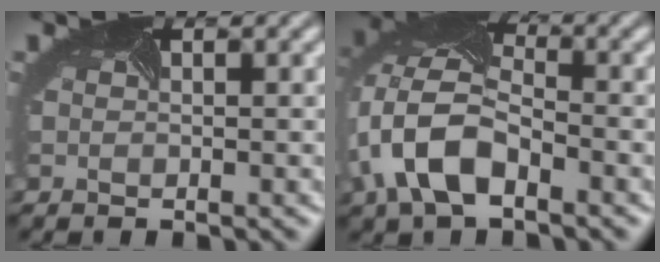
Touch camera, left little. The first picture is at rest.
{"total": 7.8, "force": [-2.8, 4.3, 6.0], "torque": [-0.136, 0.003, -0.064]}